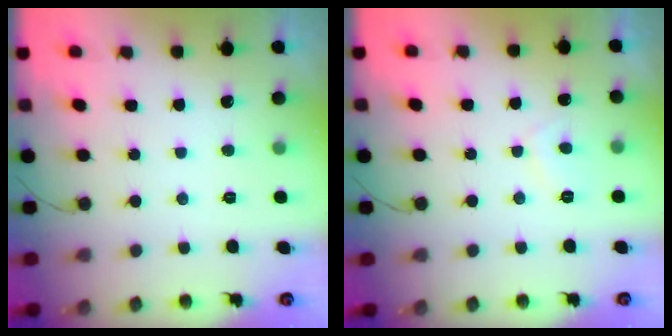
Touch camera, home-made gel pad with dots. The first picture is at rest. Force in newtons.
{"total": 2.5, "press": 2.4, "slide": 0.7}